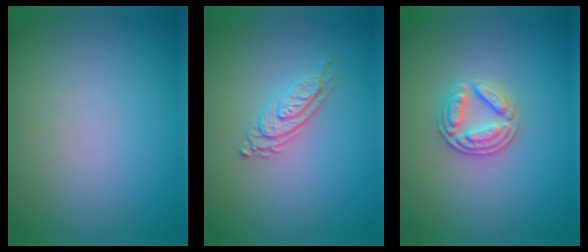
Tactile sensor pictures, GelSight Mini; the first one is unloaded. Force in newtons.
{"total": 2.7, "press": 2.0, "slide": 1.8}
{"total": 2.9, "press": 2.7, "slide": 0.9}